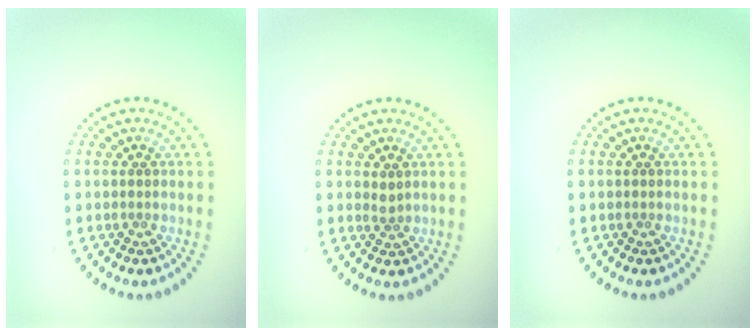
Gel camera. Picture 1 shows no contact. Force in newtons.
{"total": 1.0, "press": 0.7, "slide": 0.7}
{"total": 0.0}